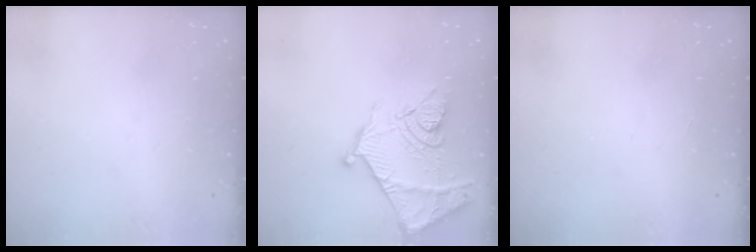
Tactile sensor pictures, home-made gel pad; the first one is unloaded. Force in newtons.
{"total": 17.3, "press": 17.2, "slide": 1.7}
{"total": 1.5, "press": 1.5, "slide": 0.1}